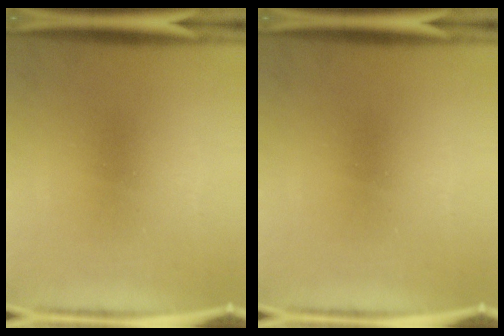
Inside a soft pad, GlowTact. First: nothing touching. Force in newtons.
{"total": 0.0}